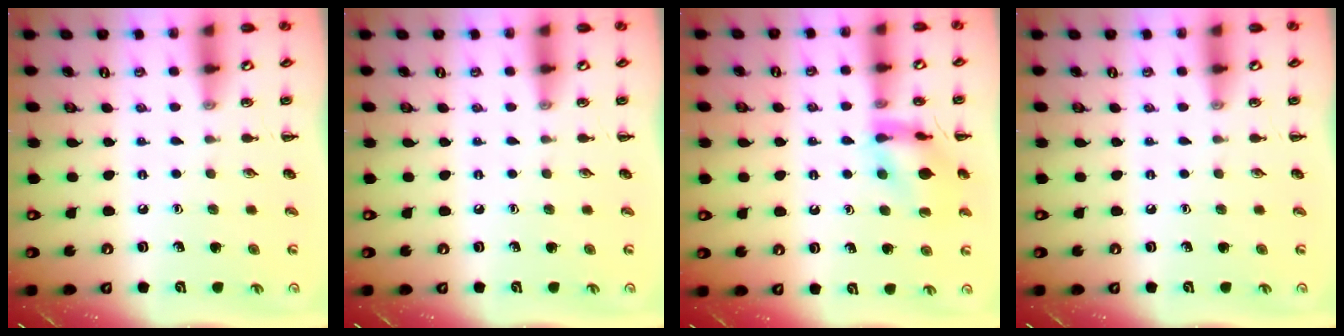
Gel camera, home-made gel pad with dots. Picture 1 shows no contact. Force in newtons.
{"total": 0.0}
{"total": 12.1, "press": 12.0, "slide": 1.1}
{"total": 0.0}